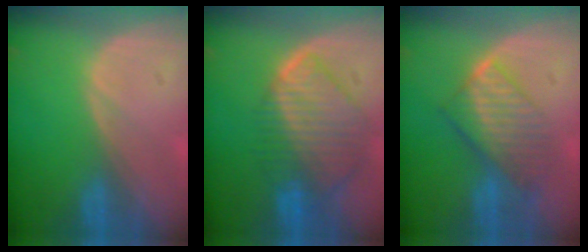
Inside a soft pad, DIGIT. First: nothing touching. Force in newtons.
{"total": 10.0, "press": 8.7, "slide": 4.9}
{"total": 7.7, "press": 6.9, "slide": 3.5}